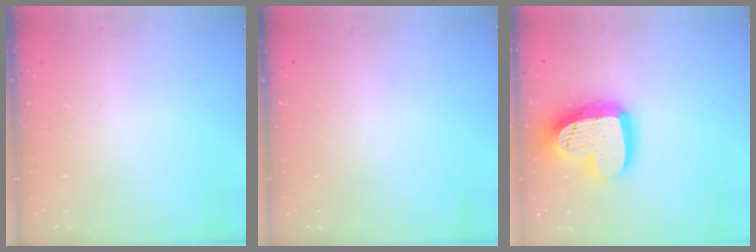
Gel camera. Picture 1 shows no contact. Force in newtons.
{"total": 0.0}
{"total": 18.7, "press": 18.6, "slide": 1.5}